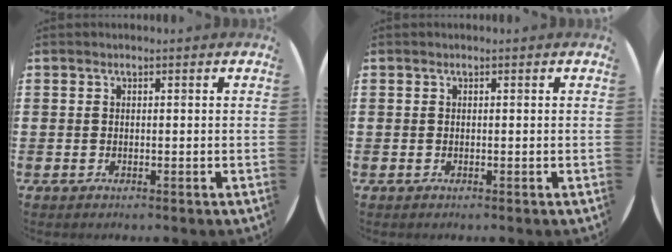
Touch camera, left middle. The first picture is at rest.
{"total": 0.0}